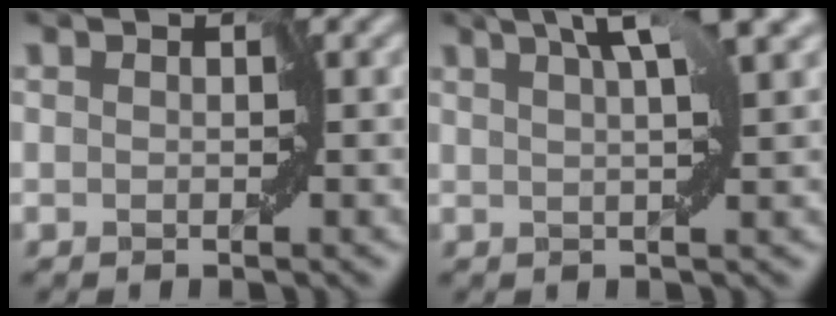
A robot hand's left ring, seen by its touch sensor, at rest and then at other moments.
{"total": 5.1, "force": [3.0, 0.0, 4.2], "torque": [-0.063, 0.014, 0.056]}